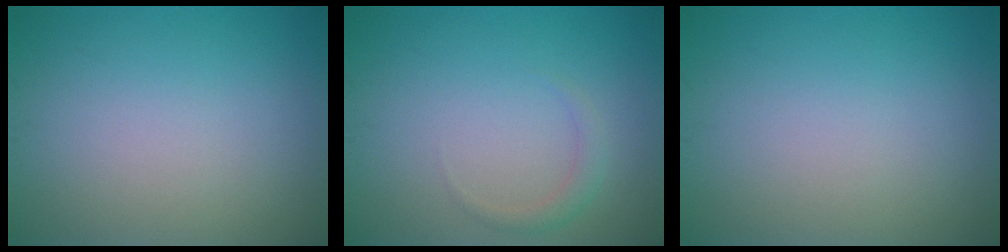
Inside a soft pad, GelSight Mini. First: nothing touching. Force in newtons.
{"total": 1.2, "press": 1.2, "slide": 0.0}
{"total": 0.0}